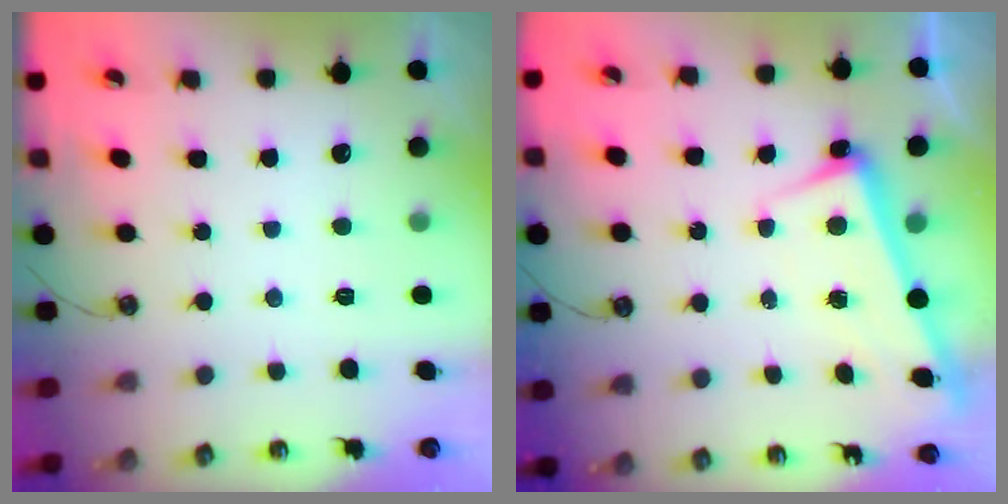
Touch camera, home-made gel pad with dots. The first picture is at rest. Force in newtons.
{"total": 2.6, "press": 2.5, "slide": 0.9}